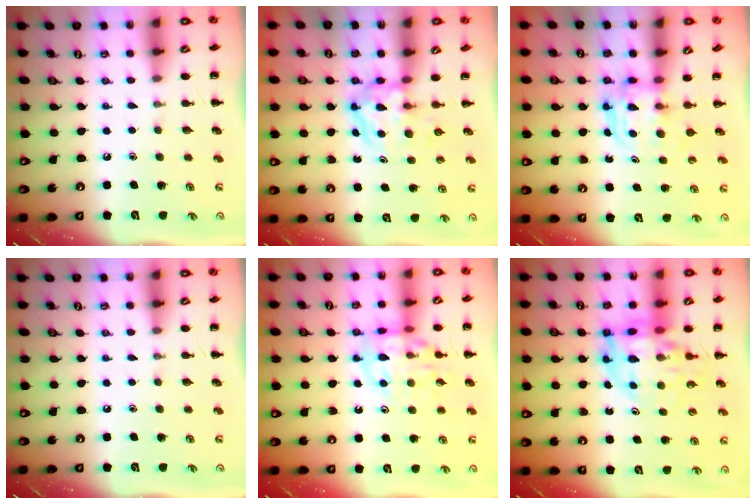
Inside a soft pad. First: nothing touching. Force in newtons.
{"total": 3.8, "press": 3.8, "slide": 0.5}
{"total": 3.7, "press": 3.7, "slide": 0.2}
{"total": 0.0}
{"total": 12.7, "press": 12.6, "slide": 1.6}
{"total": 13.9, "press": 13.4, "slide": 3.8}